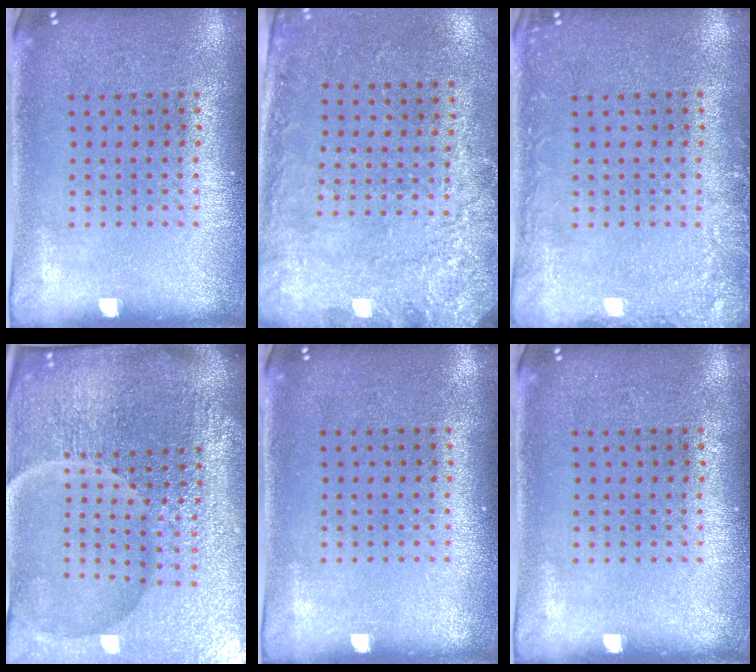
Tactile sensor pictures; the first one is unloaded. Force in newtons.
{"total": 2.8, "press": 2.0, "slide": 1.9}
{"total": 2.0, "press": 2.0, "slide": 0.2}
{"total": 7.2, "press": 6.4, "slide": 3.4}
{"total": 0.0}
{"total": 0.0}